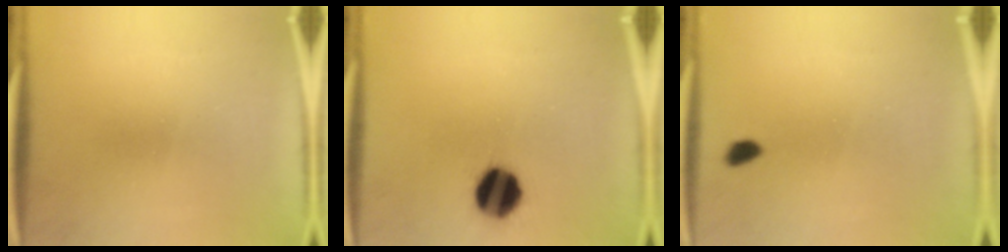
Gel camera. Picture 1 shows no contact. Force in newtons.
{"total": 11.7}
{"total": 1.7}